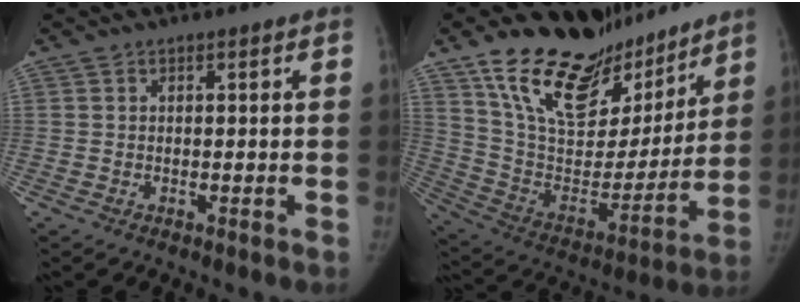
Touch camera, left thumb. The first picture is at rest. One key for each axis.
{"total": 27.1, "fx": 19.9, "fy": 12.8, "fz": 13.2, "tx": -0.173, "ty": -0.084, "tz": 0.335}